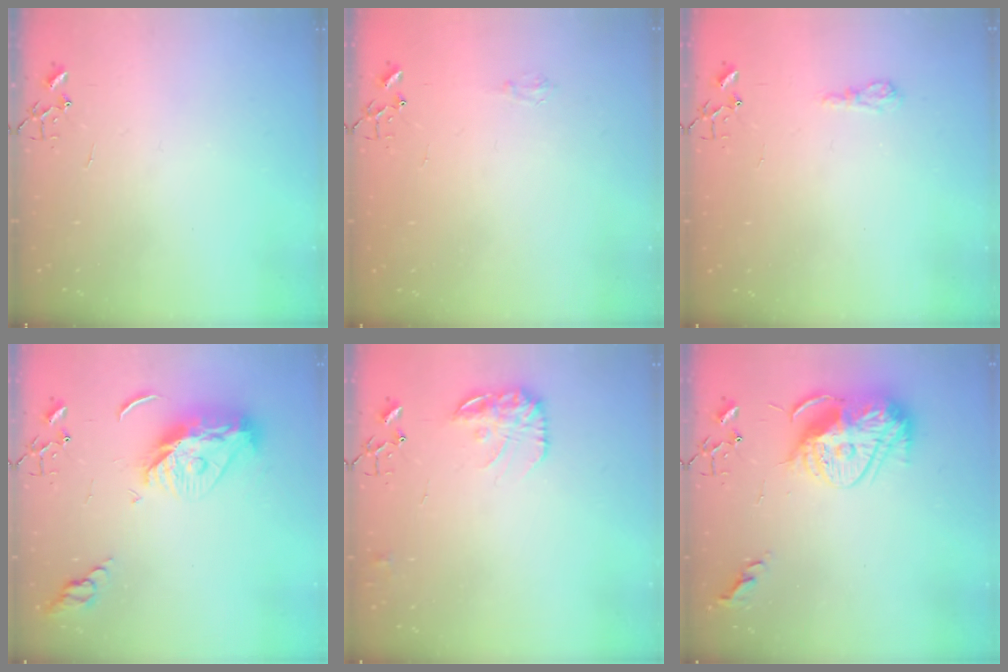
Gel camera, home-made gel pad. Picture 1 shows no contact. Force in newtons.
{"total": 3.8, "press": 3.8, "slide": 0.5}
{"total": 6.5, "press": 6.5, "slide": 0.7}
{"total": 13.4, "press": 13.4, "slide": 1.2}
{"total": 12.1, "press": 12.1, "slide": 0.5}
{"total": 15.6, "press": 15.6, "slide": 1.2}